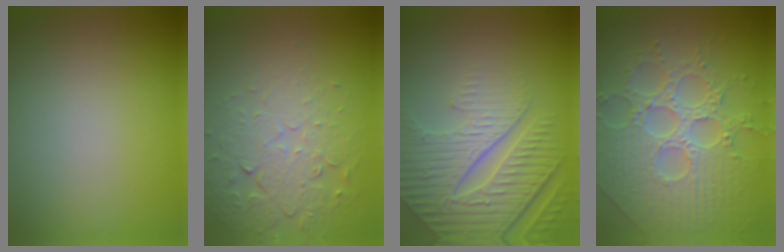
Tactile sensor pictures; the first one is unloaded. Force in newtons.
{"total": 5.4, "press": 3.7, "slide": 3.9}
{"total": 8.0, "press": 5.8, "slide": 5.5}
{"total": 8.5, "press": 6.2, "slide": 5.8}